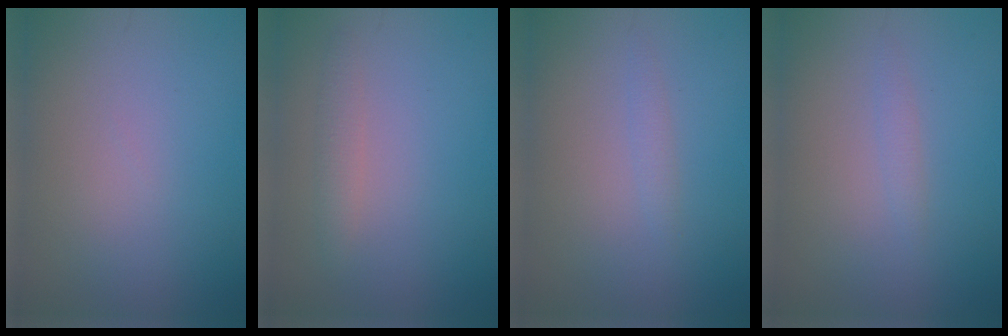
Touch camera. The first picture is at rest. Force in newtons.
{"total": 1.4, "press": 1.4, "slide": 0.0}
{"total": 0.9, "press": 0.9, "slide": 0.0}
{"total": 0.8, "press": 0.8, "slide": 0.0}